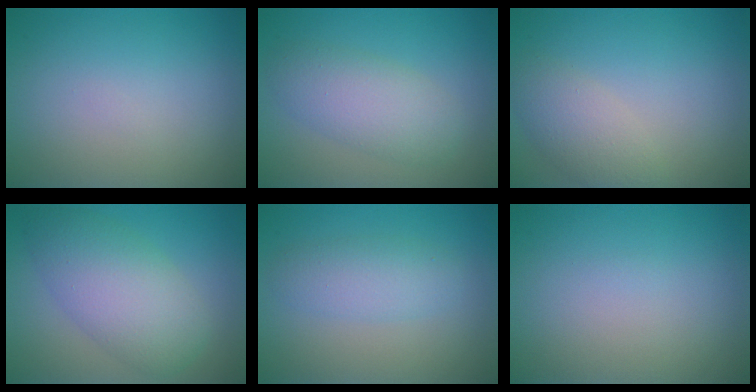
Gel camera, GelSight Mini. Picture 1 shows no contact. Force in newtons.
{"total": 4.3, "press": 4.3, "slide": 0.2}
{"total": 2.9, "press": 2.9, "slide": 0.2}
{"total": 6.5, "press": 6.5, "slide": 0.1}
{"total": 2.9, "press": 2.9, "slide": 0.1}
{"total": 0.0}